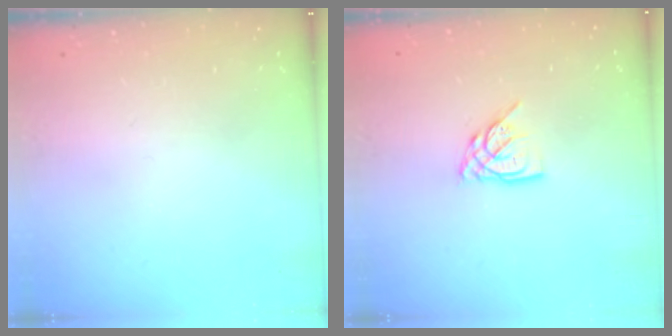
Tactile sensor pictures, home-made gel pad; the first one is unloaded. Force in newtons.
{"total": 6.4, "press": 6.4, "slide": 0.7}